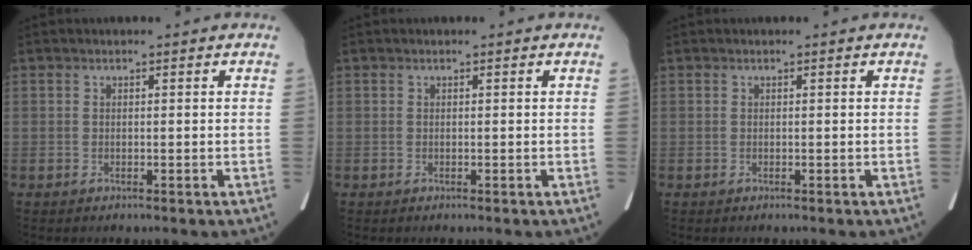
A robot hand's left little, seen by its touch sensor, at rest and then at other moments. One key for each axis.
{"total": 0.0}
{"total": 0.0}